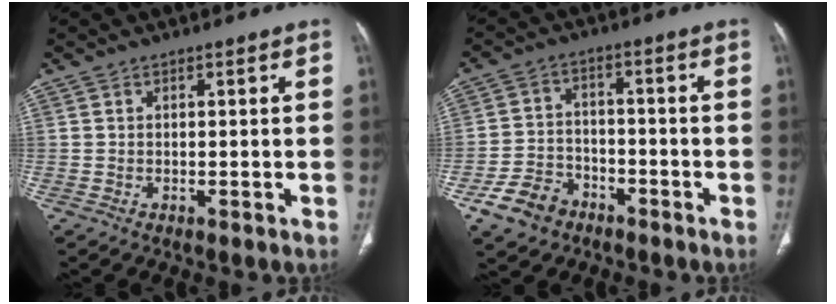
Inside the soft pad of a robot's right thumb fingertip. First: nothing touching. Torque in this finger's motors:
{"motor_torque": [2.32, 2.69, 0.38, 0.08, 0.16]}